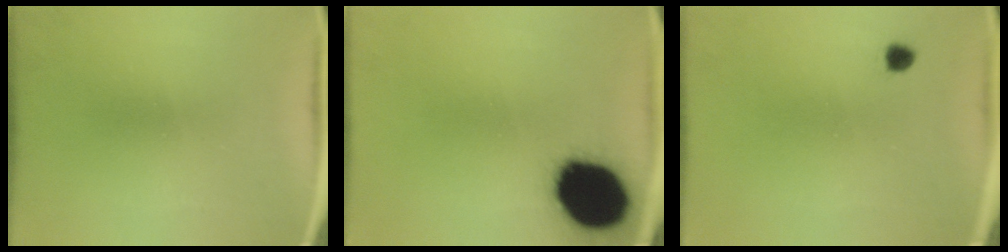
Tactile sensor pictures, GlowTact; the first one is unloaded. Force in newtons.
{"total": 18.7}
{"total": 1.3}